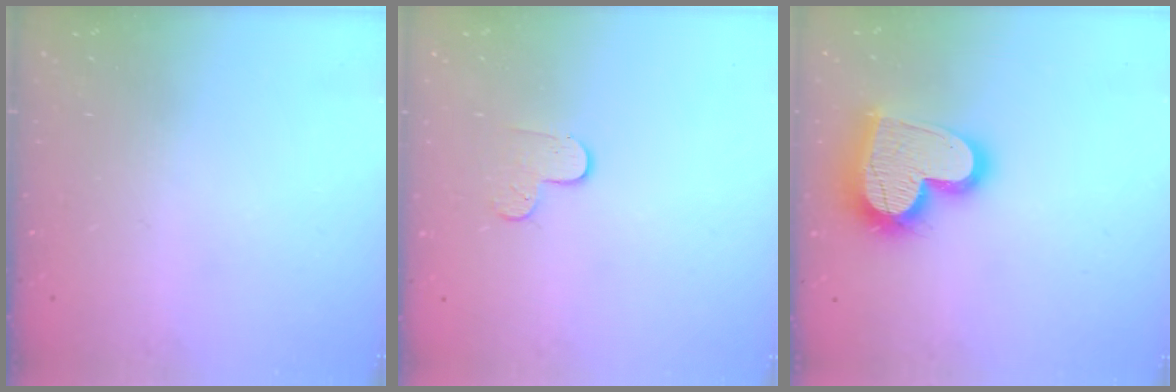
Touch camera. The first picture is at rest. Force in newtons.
{"total": 4.3, "press": 4.3, "slide": 0.4}
{"total": 19.3, "press": 19.2, "slide": 1.5}